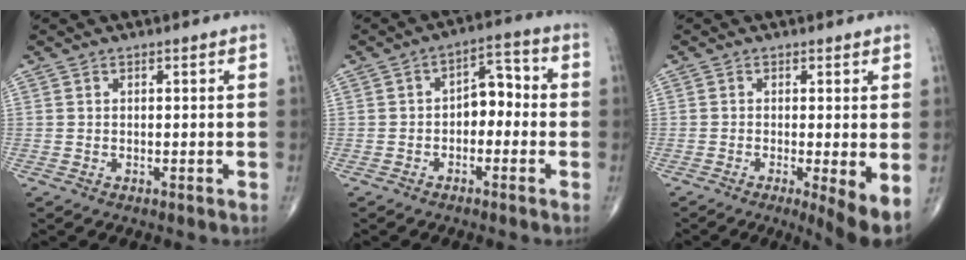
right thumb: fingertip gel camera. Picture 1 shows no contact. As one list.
[{"total": 6.4, "force": [-1.0, 4.1, 4.8], "torque": [-0.044, 0.033, -0.029]}, {"total": 5.9, "force": [-1.3, 0.9, 5.7], "torque": [-0.095, -0.020, -0.026]}]